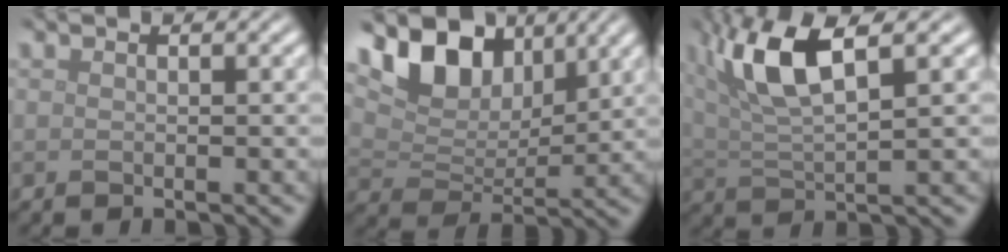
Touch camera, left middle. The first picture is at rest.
{"total": 7.5, "force": [4.7, 4.2, 4.1], "torque": [-0.078, 0.001, 0.075]}
{"total": 7.2, "force": [3.1, 2.1, 6.1], "torque": [-0.119, 0.014, 0.058]}